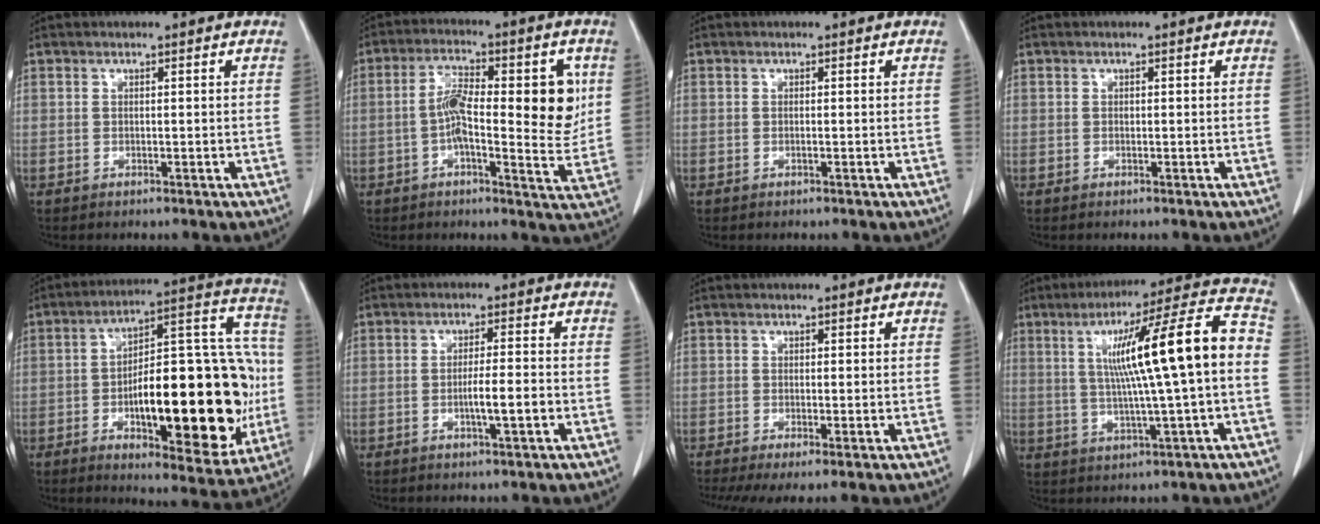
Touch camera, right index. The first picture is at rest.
{"total": 13.0, "force": [1.0, 3.8, 12.4], "torque": [-0.187, 0.018, 0.011]}
{"total": 0.0}
{"total": 0.0}
{"total": 27.5, "force": [-4.8, 9.1, 25.5], "torque": [-0.325, 0.027, -0.056]}
{"total": 4.3, "force": [-1.3, 0.2, 4.1], "torque": [-0.069, -0.002, -0.020]}
{"total": 5.8, "force": [-3.4, 1.4, 4.5], "torque": [-0.080, -0.014, -0.060]}
{"total": 16.0, "force": [0.9, 0.0, 15.9], "torque": [-0.248, 0.023, 0.015]}